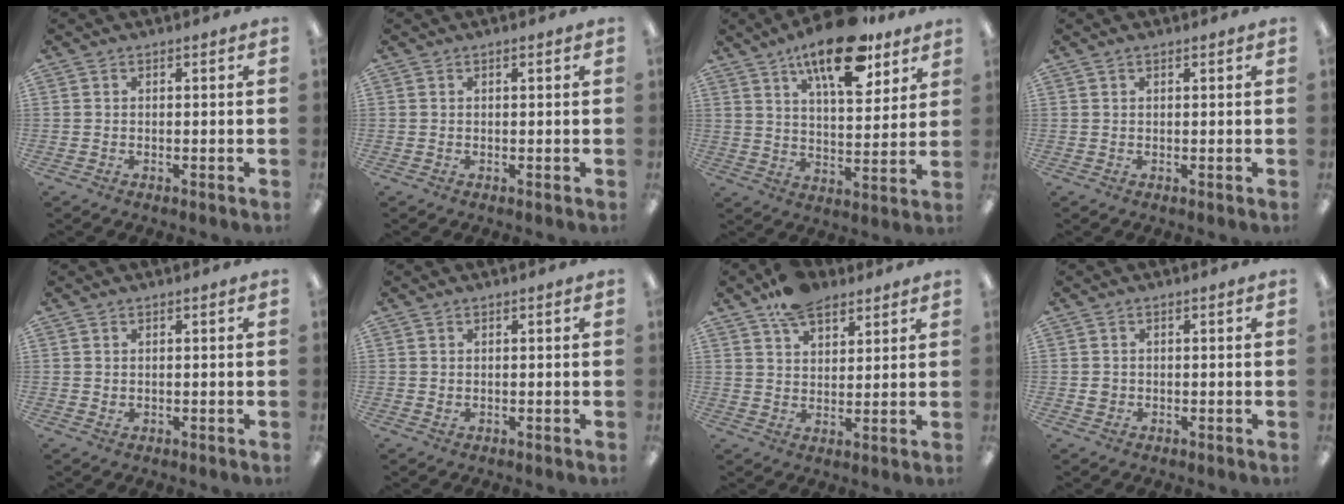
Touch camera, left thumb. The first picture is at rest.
{"total": 0.6, "force": [0.4, 0.1, 0.5], "torque": [-0.010, 0.000, 0.006]}
{"total": 17.2, "force": [11.4, 6.6, 11.0], "torque": [-0.167, -0.054, 0.187]}
{"total": 1.1, "force": [0.7, 0.4, 0.7], "torque": [-0.015, 0.000, 0.013]}
{"total": 0.9, "force": [0.7, 0.4, 0.4], "torque": [-0.010, 0.000, 0.013]}
{"total": 0.8, "force": [0.5, 0.3, 0.4], "torque": [-0.010, 0.002, 0.009]}
{"total": 9.2, "force": [6.9, 4.5, 4.1], "torque": [-0.066, -0.033, 0.126]}
{"total": 1.6, "force": [0.2, 1.4, 0.6], "torque": [-0.014, 0.004, 0.002]}